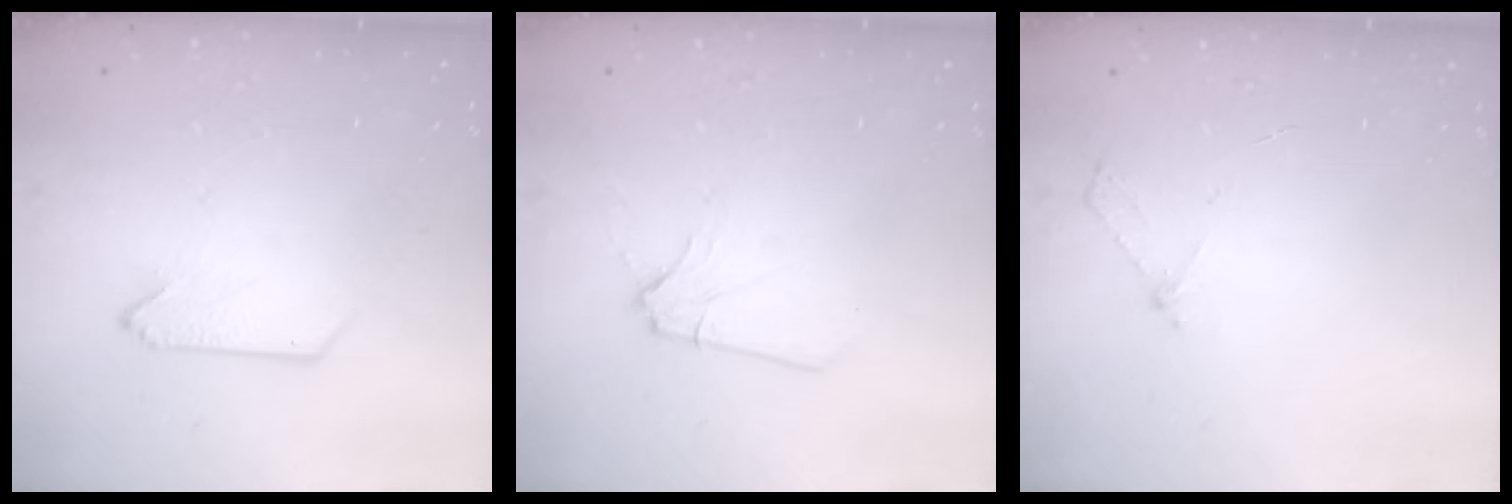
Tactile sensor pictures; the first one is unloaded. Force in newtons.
{"total": 2.2, "press": 2.2, "slide": 0.3}
{"total": 3.0, "press": 2.9, "slide": 0.4}